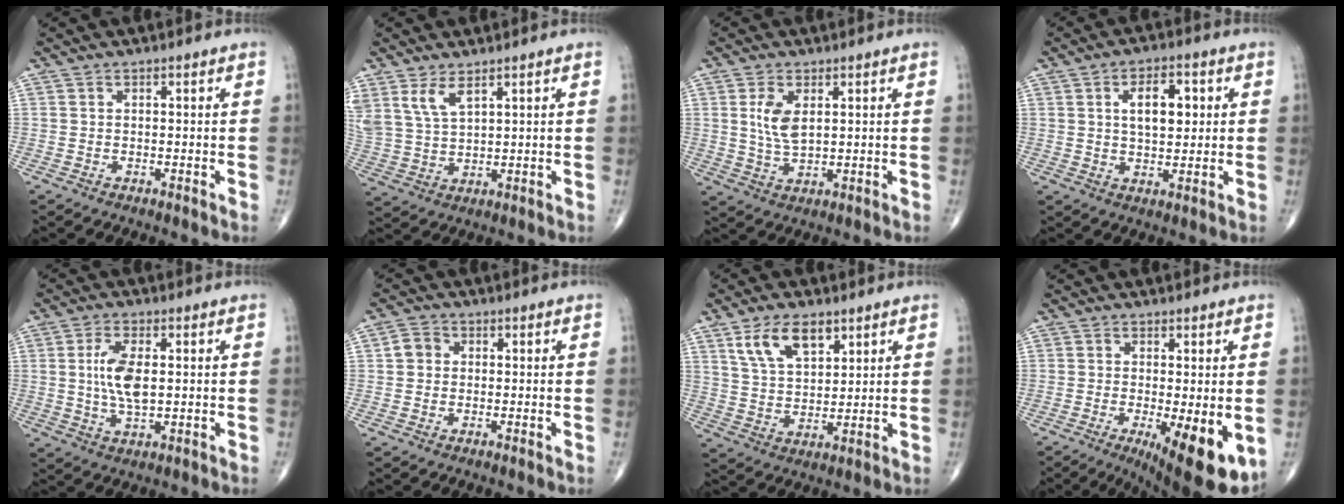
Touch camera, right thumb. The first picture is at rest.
{"total": 6.5, "force": [4.0, 2.7, 4.3], "torque": [-0.088, -0.016, 0.091]}
{"total": 6.0, "force": [1.7, 3.0, 4.9], "torque": [-0.096, -0.011, 0.038]}
{"total": 8.1, "force": [2.0, 4.3, 6.6], "torque": [-0.084, -0.003, 0.033]}
{"total": 7.8, "force": [0.8, 3.5, 7.0], "torque": [-0.141, -0.006, 0.016]}
{"total": 2.9, "force": [0.2, 2.6, 1.3], "torque": [-0.014, 0.007, -0.003]}
{"total": 9.6, "force": [5.3, 5.0, 6.3], "torque": [-0.099, -0.023, 0.105]}
{"total": 11.5, "force": [-3.3, 3.3, 10.5], "torque": [-0.149, -0.024, -0.041]}